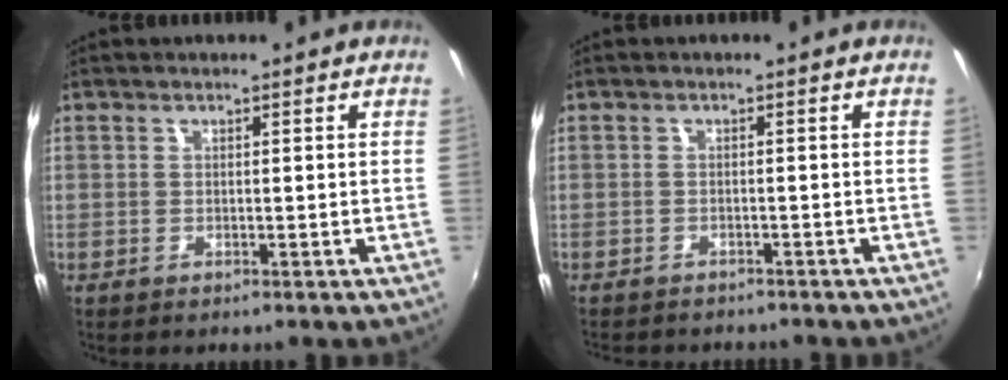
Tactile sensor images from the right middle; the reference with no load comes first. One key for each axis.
{"total": 4.5, "fx": -4.1, "fy": 1.2, "fz": 1.3, "tx": -0.036, "ty": -0.014, "tz": -0.061}